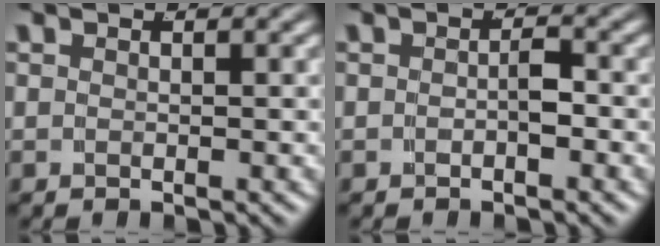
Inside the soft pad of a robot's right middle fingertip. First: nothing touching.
{"total": 1.0, "force": [-0.7, 0.1, 0.8], "torque": [-0.010, -0.004, -0.008]}